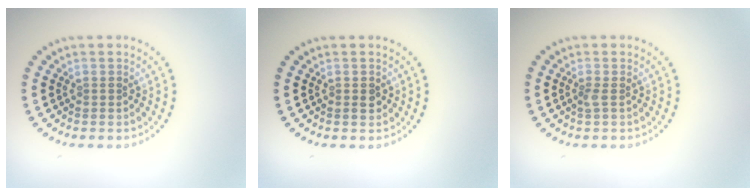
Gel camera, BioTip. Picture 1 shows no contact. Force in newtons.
{"total": 1.3, "press": 1.2, "slide": 0.4}
{"total": 0.6, "press": 0.5, "slide": 0.4}